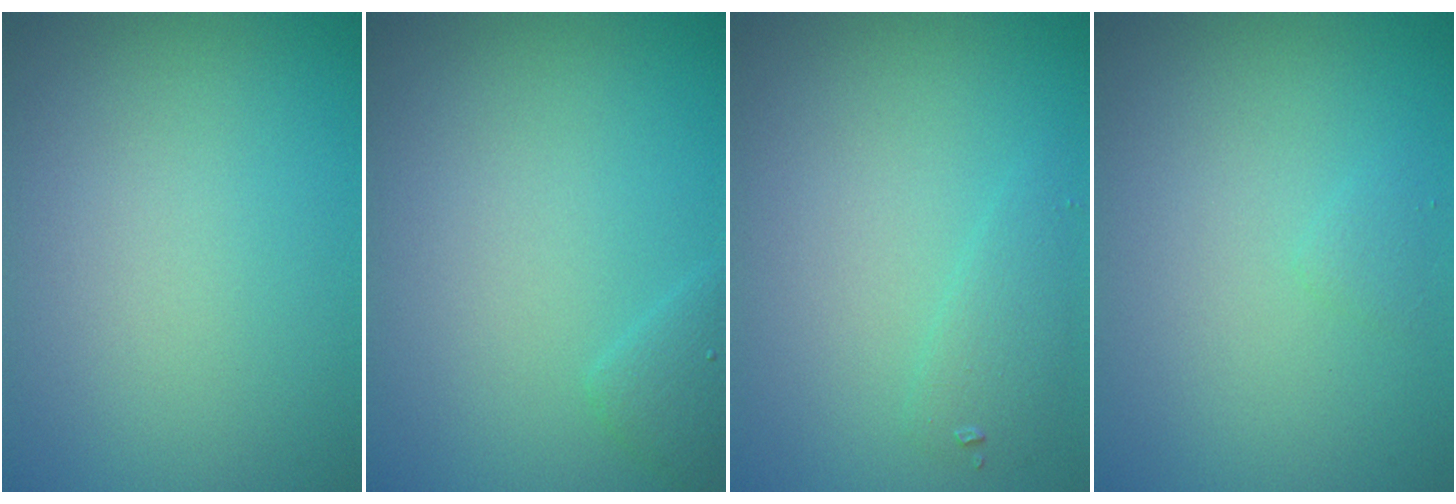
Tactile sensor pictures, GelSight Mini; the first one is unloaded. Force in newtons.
{"total": 1.3, "press": 1.3, "slide": 0.2}
{"total": 1.4, "press": 1.4, "slide": 0.0}
{"total": 0.6, "press": 0.6, "slide": 0.1}